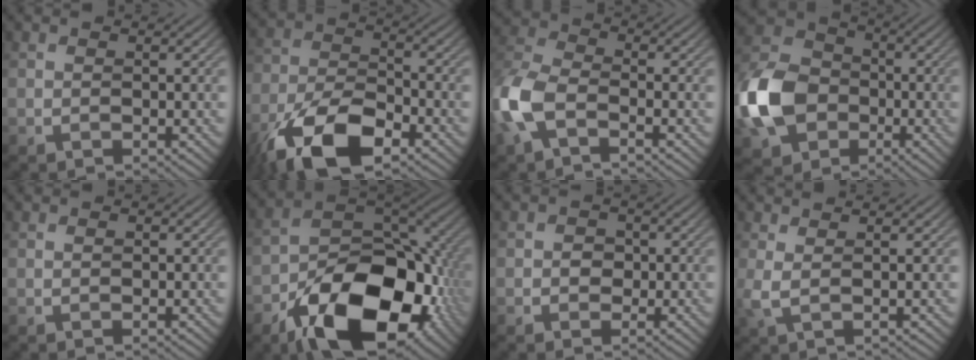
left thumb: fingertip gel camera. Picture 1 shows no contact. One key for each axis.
{"total": 13.5, "fx": -8.3, "fy": 6.1, "fz": 8.8, "tx": -0.185, "ty": -0.016, "tz": -0.170}
{"total": 8.9, "fx": -3.5, "fy": 4.9, "fz": 6.6, "tx": -0.173, "ty": -0.006, "tz": -0.089}
{"total": 14.0, "fx": -3.7, "fy": 10.7, "fz": 8.2, "tx": -0.219, "ty": -0.007, "tz": -0.093}
{"total": 0.5, "fx": 0.2, "fy": 0.3, "fz": 0.4, "tx": -0.004, "ty": 0.000, "tz": 0.003}
{"total": 17.9, "fx": -8.3, "fy": 10.1, "fz": 12.2, "tx": -0.182, "ty": -0.030, "tz": -0.148}
{"total": 2.3, "fx": -0.1, "fy": 2.1, "fz": 0.9, "tx": -0.002, "ty": 0.000, "tz": -0.012}
{"total": 2.4, "fx": 1.2, "fy": 0.3, "fz": 2.0, "tx": -0.041, "ty": 0.005, "tz": 0.022}